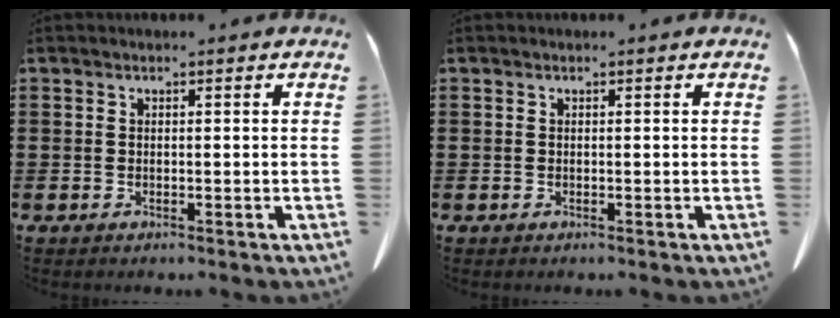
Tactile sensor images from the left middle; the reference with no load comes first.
{"total": 0.0}